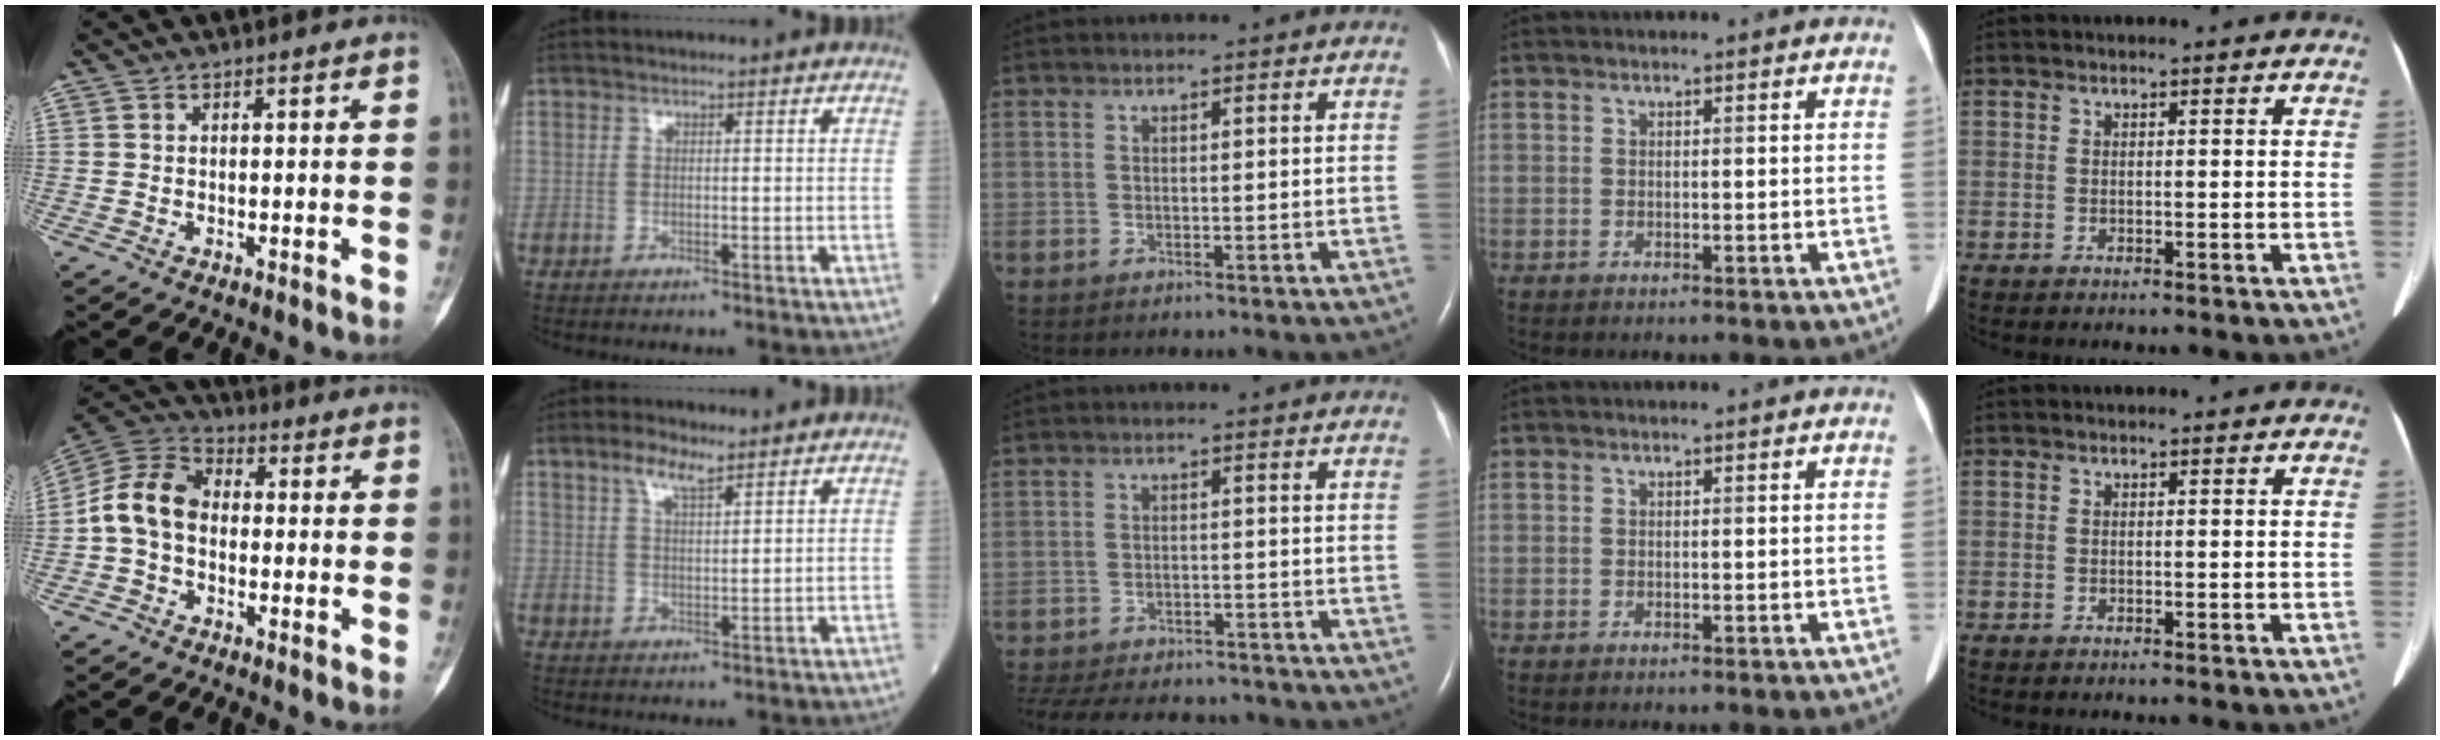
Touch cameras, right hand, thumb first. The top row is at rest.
{"thumb": {"total": 10.4, "force": [-1.1, 7.7, 6.9], "torque": [-0.122, 0.032, -0.036]}, "index": {"total": 3.8, "force": [2.8, 0.8, 2.5], "torque": [-0.055, 0.006, 0.055]}, "middle": {"total": 18.7, "force": [-16.3, 6.0, 7.0], "torque": [-0.196, -0.022, -0.223]}}